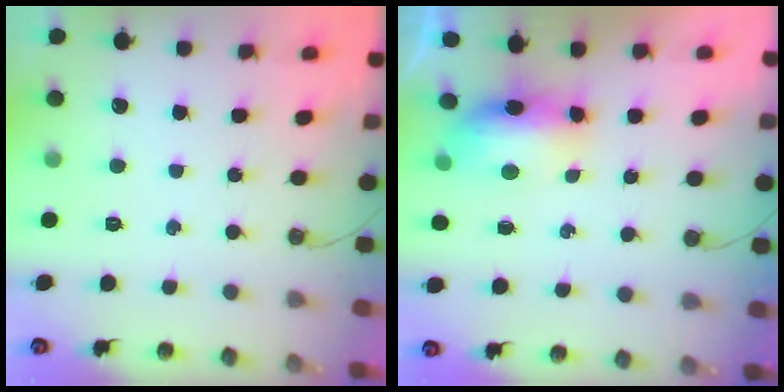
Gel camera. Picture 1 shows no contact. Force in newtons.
{"total": 10.0, "press": 9.0, "slide": 4.2}